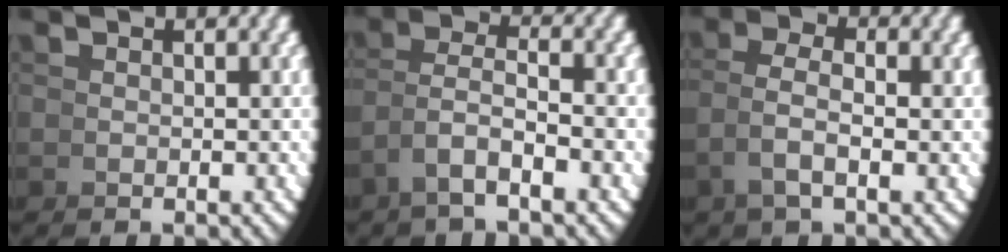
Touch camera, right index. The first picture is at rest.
{"total": 3.1, "force": [0.1, 1.4, 2.8], "torque": [-0.061, -0.007, 0.006]}
{"total": 2.2, "force": [0.2, 0.2, 2.2], "torque": [-0.053, -0.006, 0.012]}